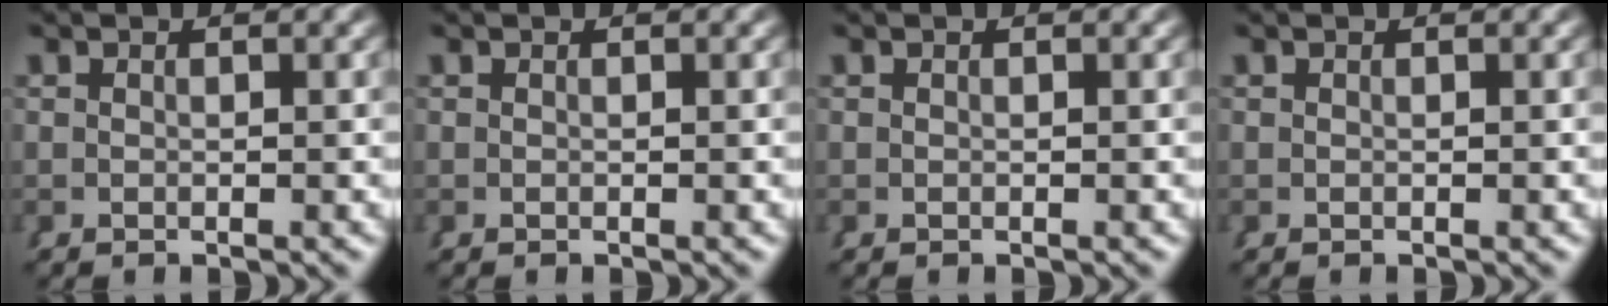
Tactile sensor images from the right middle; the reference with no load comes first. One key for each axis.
{"total": 0.0}
{"total": 0.0}
{"total": 0.0}